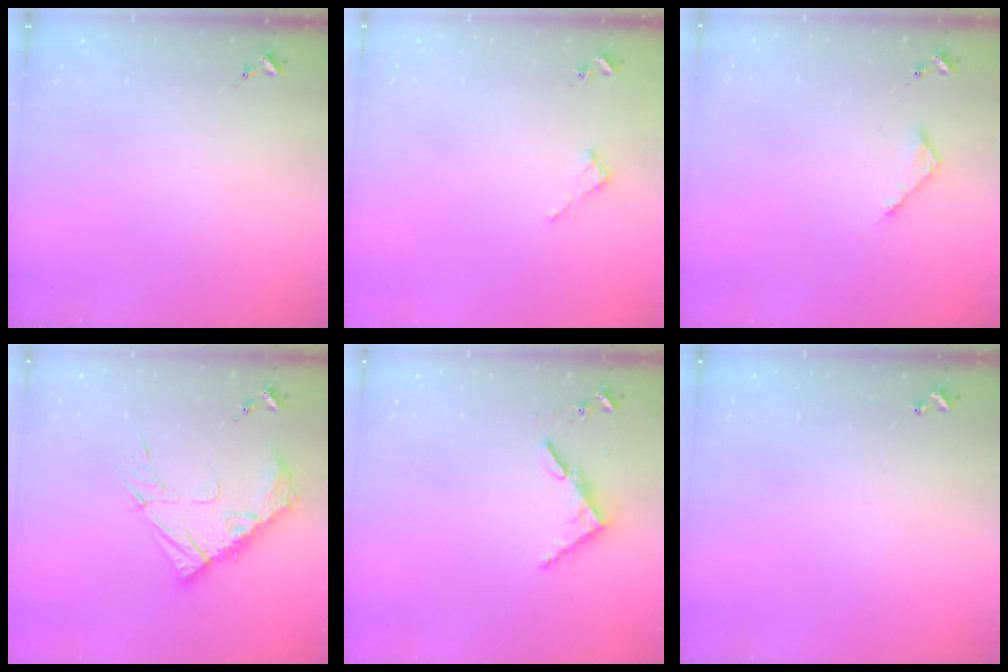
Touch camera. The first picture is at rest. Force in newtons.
{"total": 2.6, "press": 2.6, "slide": 0.2}
{"total": 4.6, "press": 4.6, "slide": 0.5}
{"total": 13.4, "press": 13.4, "slide": 1.0}
{"total": 3.9, "press": 3.9, "slide": 0.3}
{"total": 0.9, "press": 0.9, "slide": 0.2}